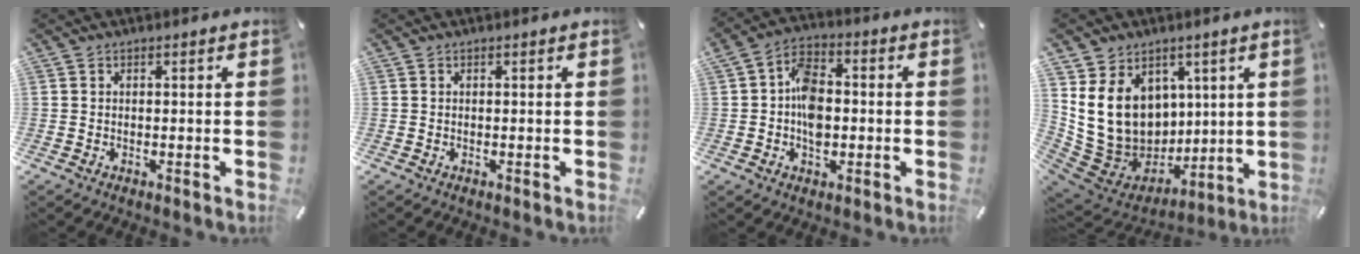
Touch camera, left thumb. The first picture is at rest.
{"total": 0.0}
{"total": 8.5, "force": [-0.8, 5.7, 6.2], "torque": [-0.106, 0.009, -0.014]}
{"total": 17.9, "force": [4.1, 15.1, 8.7], "torque": [-0.180, -0.042, 0.092]}